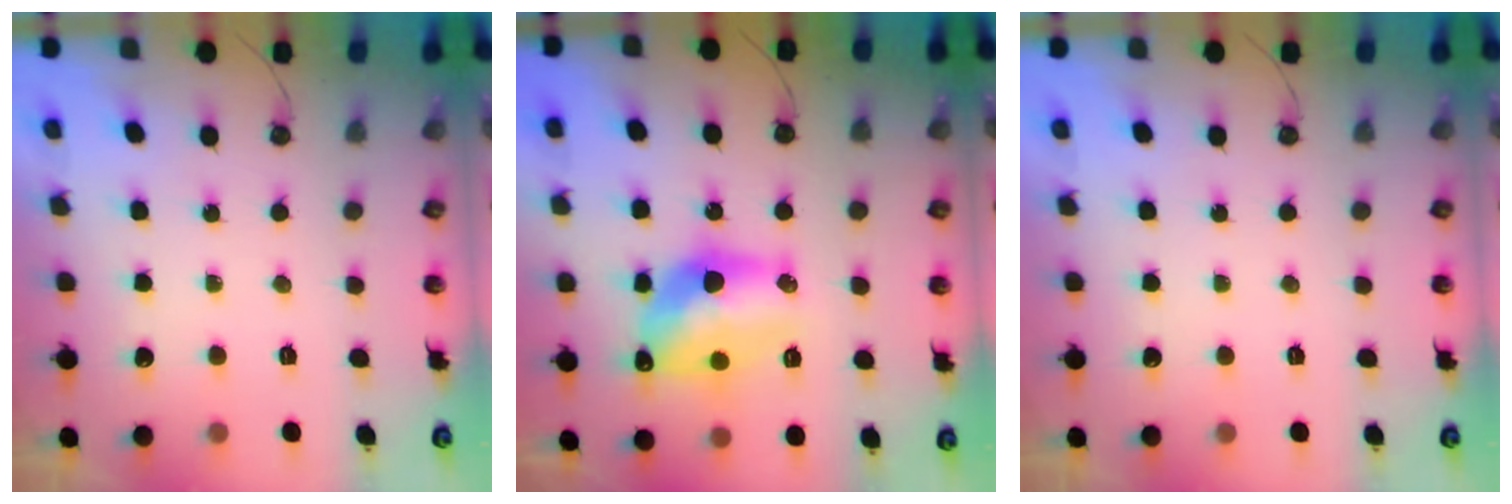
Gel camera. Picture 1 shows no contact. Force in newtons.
{"total": 13.7, "press": 13.7, "slide": 0.8}
{"total": 0.0}